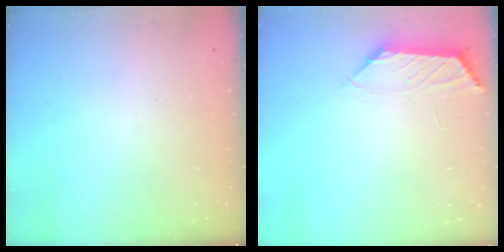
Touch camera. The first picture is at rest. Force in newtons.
{"total": 1.4, "press": 1.3, "slide": 0.4}